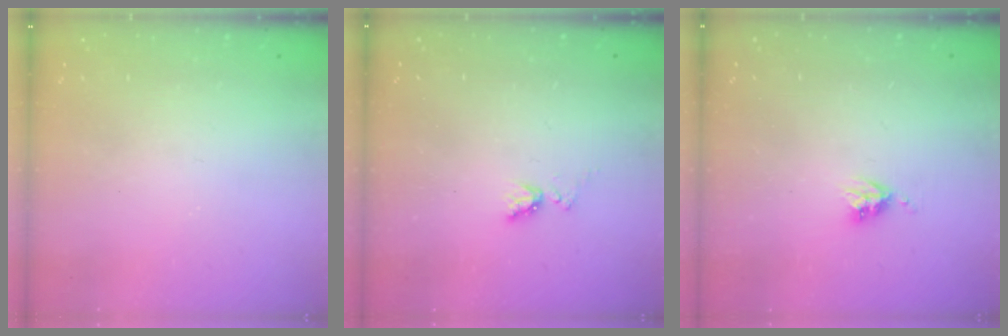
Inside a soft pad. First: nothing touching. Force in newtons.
{"total": 4.4, "press": 4.4, "slide": 0.6}
{"total": 5.2, "press": 5.2, "slide": 0.6}